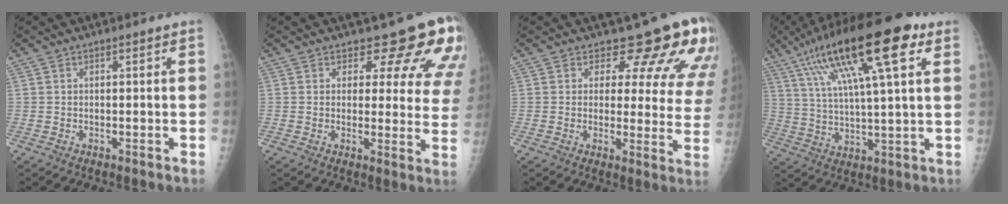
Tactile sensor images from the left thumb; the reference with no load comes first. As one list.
[{"total": 11.8, "force": [10.0, 4.8, 4.2], "torque": [-0.002, -0.070, 0.091]}, {"total": 12.6, "force": [10.5, 5.0, 4.8], "torque": [-0.011, -0.076, 0.101]}, {"total": 22.5, "force": [10.5, 5.4, 19.1], "torque": [-0.332, 0.005, 0.173]}]